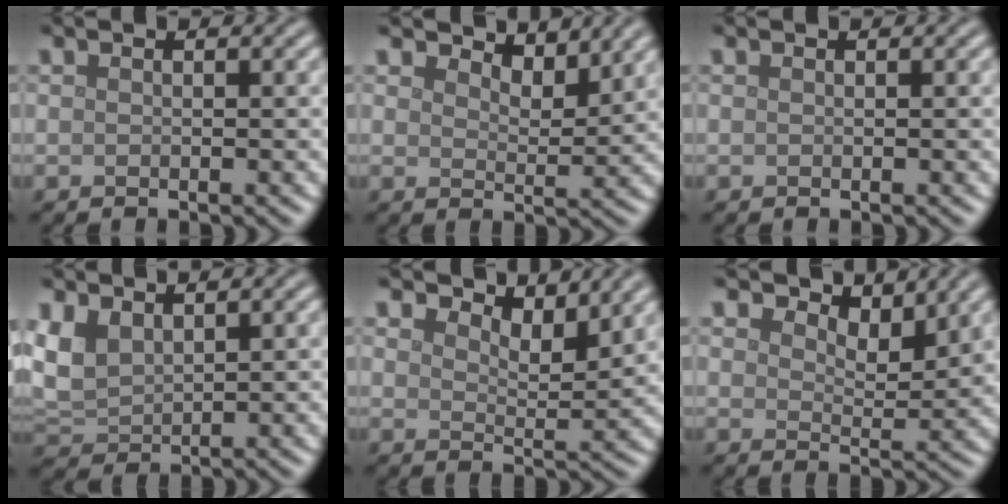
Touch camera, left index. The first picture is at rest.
{"total": 3.6, "force": [3.4, 0.8, 0.9], "torque": [-0.023, -0.003, 0.048]}
{"total": 0.0}
{"total": 3.7, "force": [1.8, 2.3, 2.3], "torque": [-0.062, 0.002, 0.039]}
{"total": 4.1, "force": [3.7, 1.0, 1.5], "torque": [-0.031, -0.002, 0.055]}
{"total": 4.0, "force": [3.4, 1.4, 1.6], "torque": [-0.031, -0.003, 0.047]}